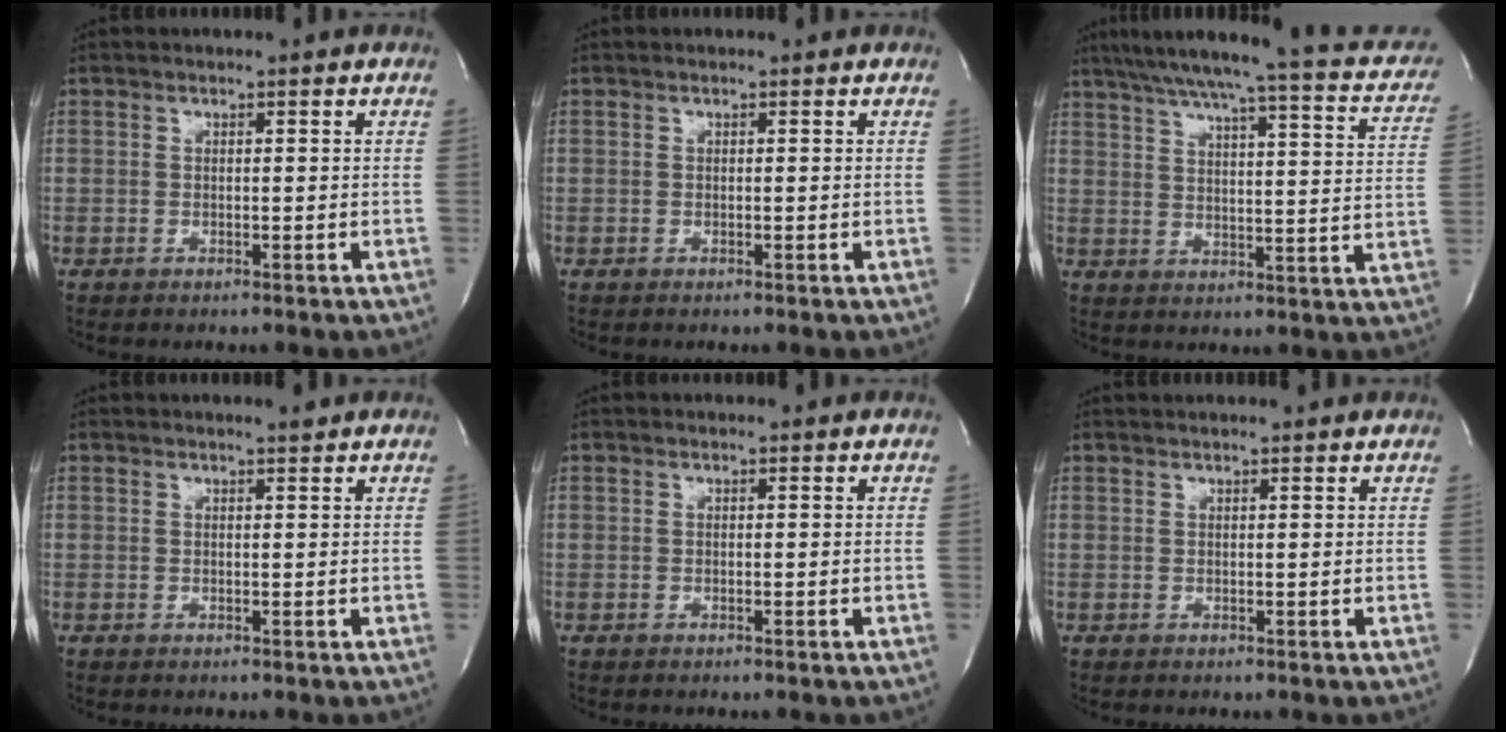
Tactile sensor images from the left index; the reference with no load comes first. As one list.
[{"total": 0.0}, {"total": 23.1, "force": [19.3, 3.2, 12.3], "torque": [-0.177, -0.003, 0.229]}, {"total": 0.8, "force": [0.7, 0.0, 0.4], "torque": [-0.013, -0.005, 0.011]}, {"total": 0.0}, {"total": 3.8, "force": [3.7, 0.0, 1.1], "torque": [-0.015, 0.021, 0.041]}]